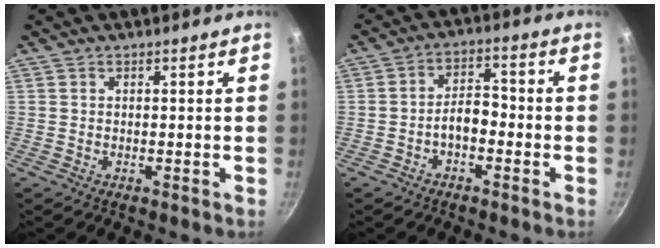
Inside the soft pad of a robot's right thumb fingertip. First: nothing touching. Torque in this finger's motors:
{"motor_torque": [1.04, 0.80, 0.86, -0.36, 0.06]}